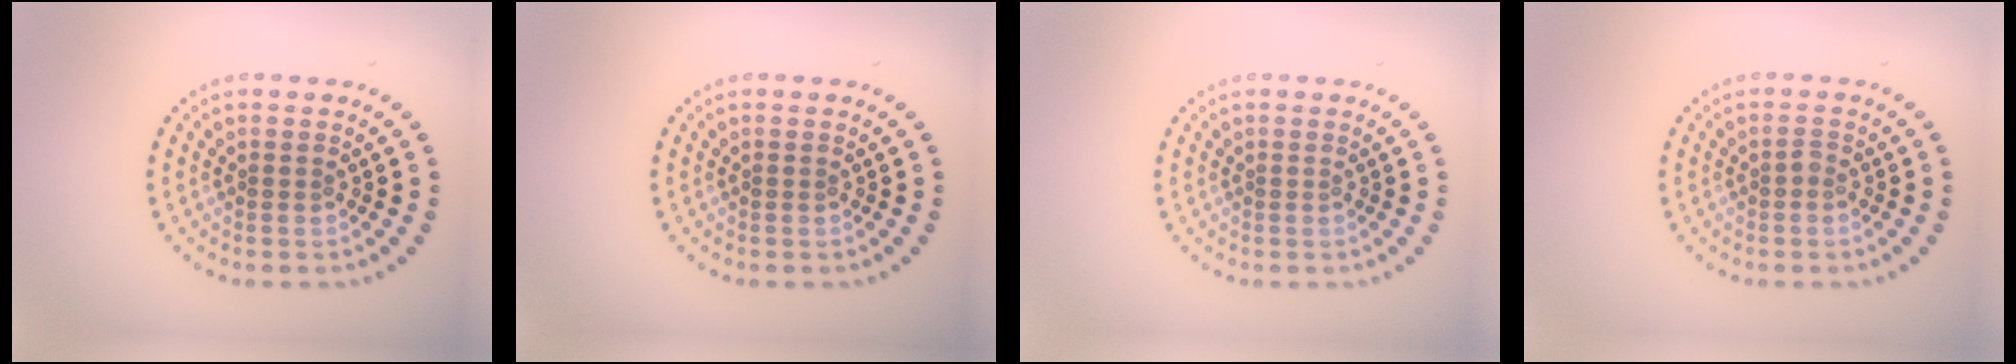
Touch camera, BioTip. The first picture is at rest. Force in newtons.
{"total": 0.0}
{"total": 0.0}
{"total": 0.5, "press": 0.5, "slide": 0.3}